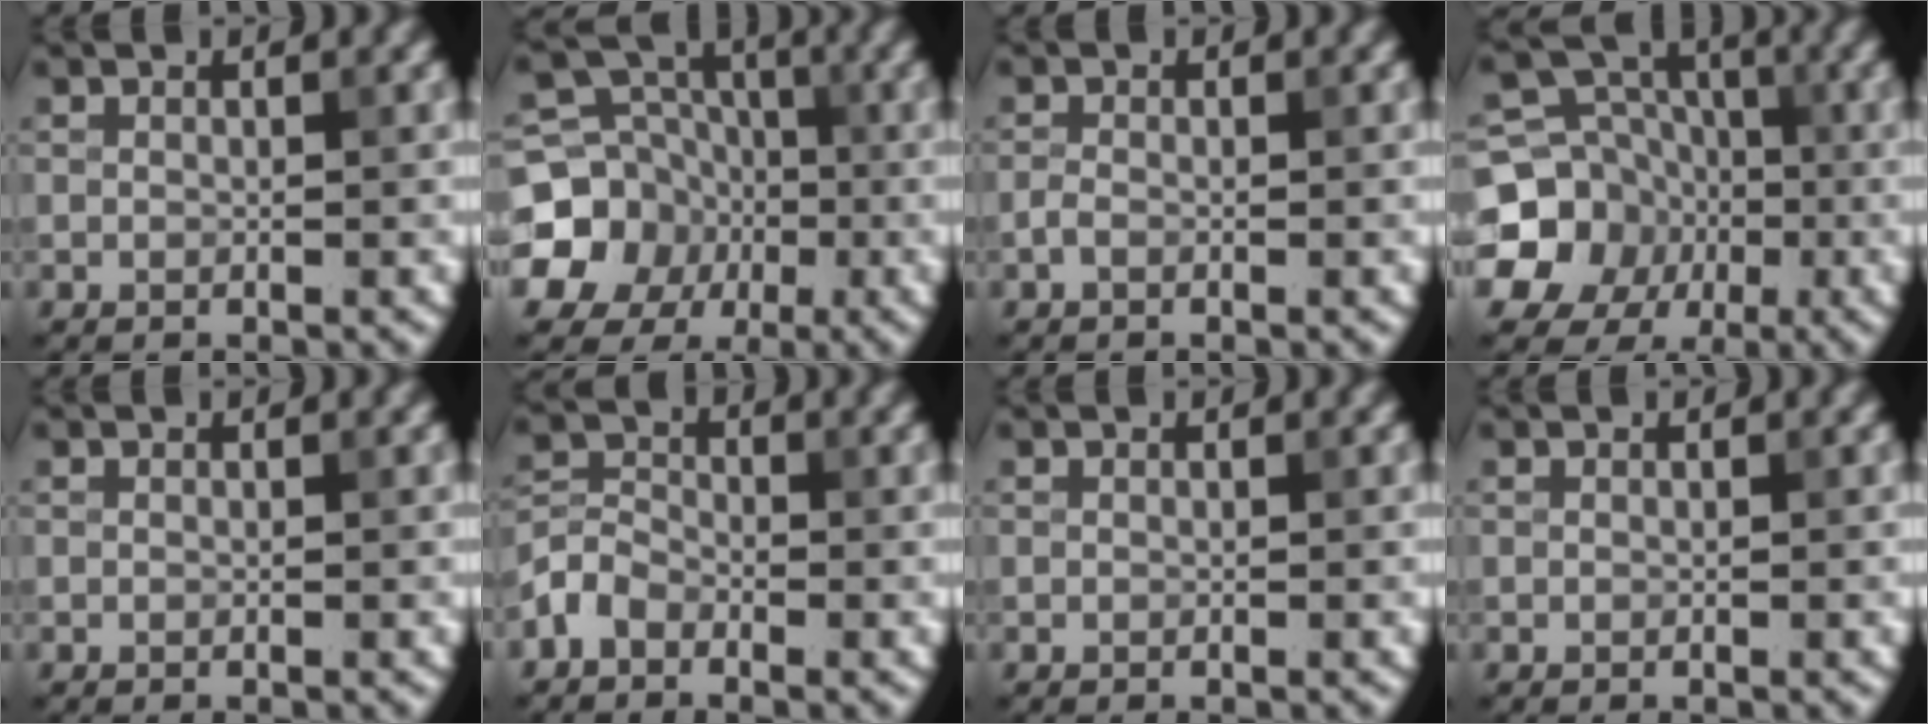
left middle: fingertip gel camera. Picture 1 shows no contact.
{"total": 9.8, "force": [-2.3, 9.0, 3.0], "torque": [-0.067, 0.000, -0.068]}
{"total": 0.8, "force": [-0.5, 0.3, 0.6], "torque": [-0.017, 0.001, -0.013]}
{"total": 10.9, "force": [-2.1, 10.0, 3.7], "torque": [-0.088, 0.003, -0.062]}
{"total": 0.0}
{"total": 2.5, "force": [-1.6, 1.6, 1.0], "torque": [-0.021, 0.011, -0.044]}
{"total": 0.0}
{"total": 0.0}